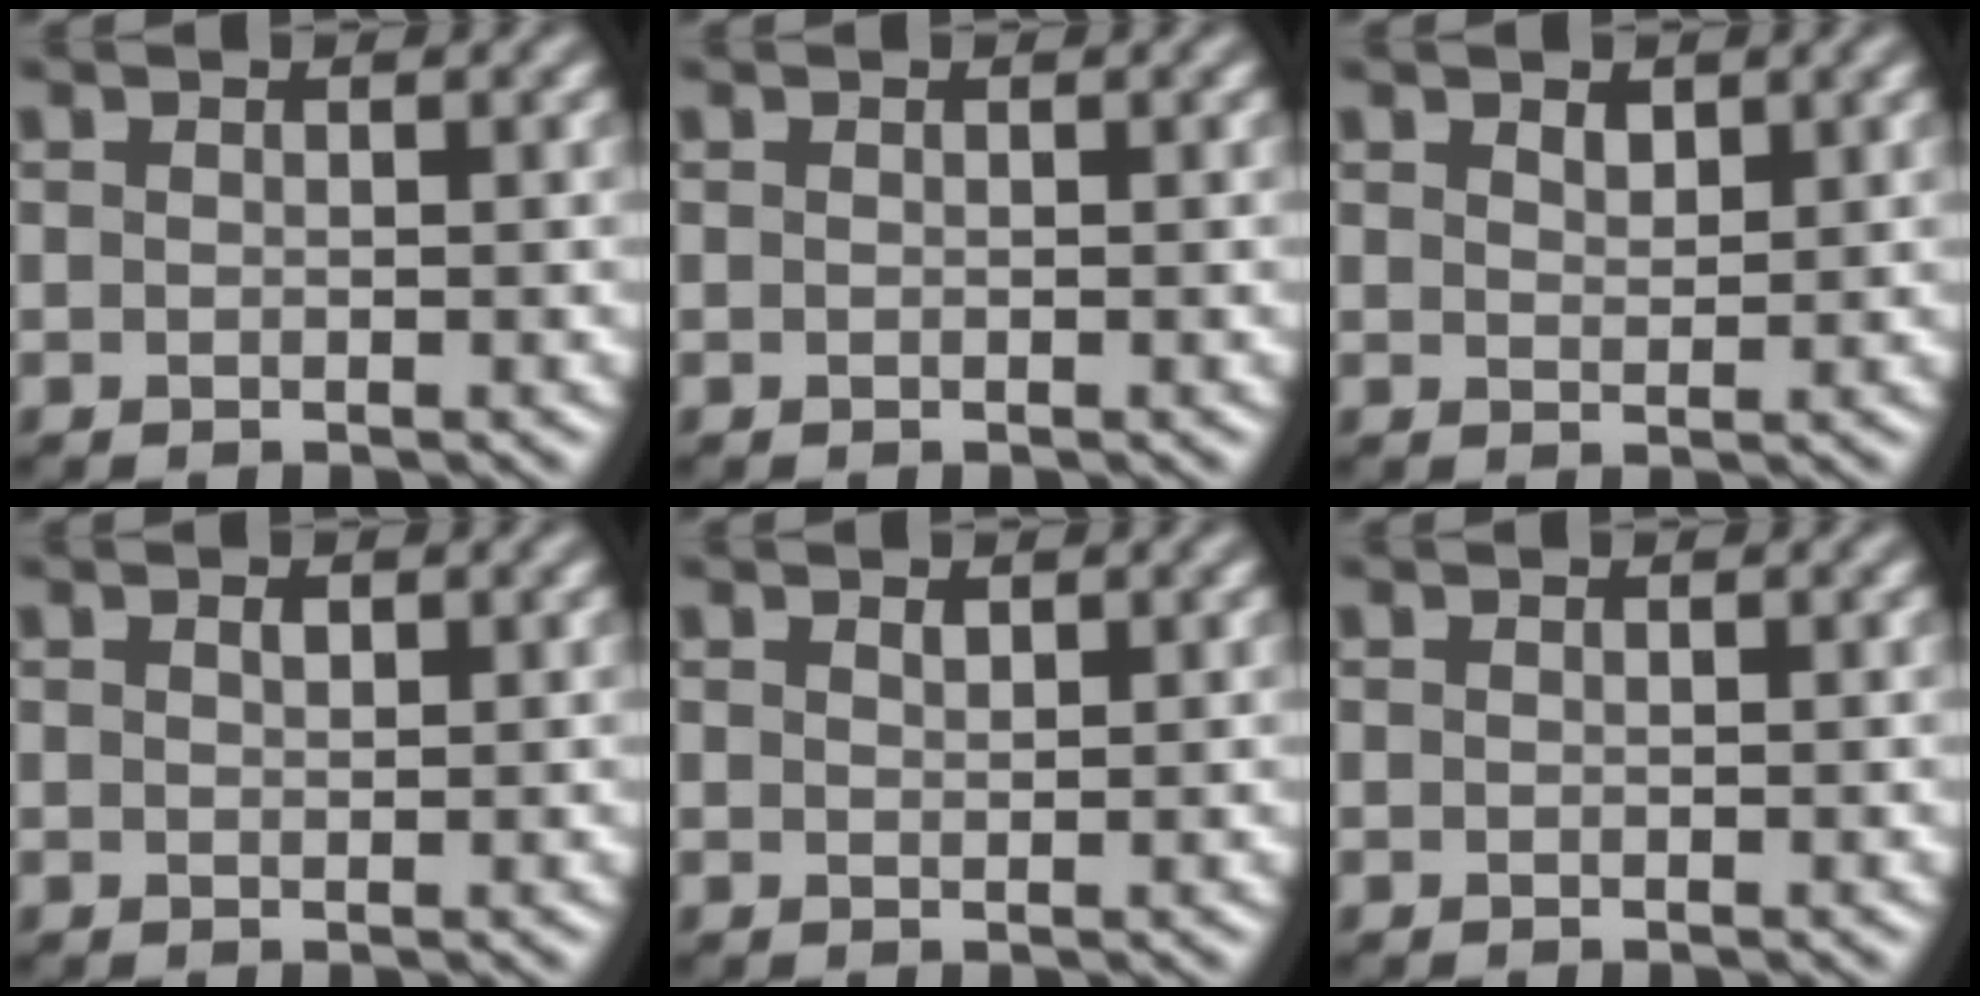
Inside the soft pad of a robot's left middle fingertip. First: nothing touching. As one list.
[{"total": 0.0}, {"total": 1.2, "force": [1.0, 0.6, 0.5], "torque": [-0.010, -0.001, 0.019]}, {"total": 0.8, "force": [0.4, 0.3, 0.5], "torque": [-0.010, 0.000, 0.008]}, {"total": 0.7, "force": [0.6, 0.2, 0.3], "torque": [-0.006, -0.003, 0.012]}, {"total": 0.0}]